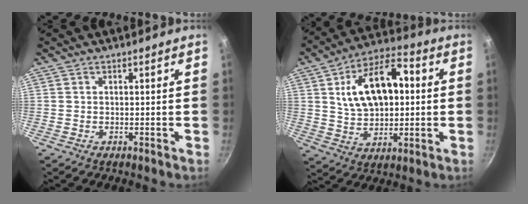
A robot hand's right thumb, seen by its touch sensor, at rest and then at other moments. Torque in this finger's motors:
{"motor_torque": [0.94, 3.59, 1.23, -0.34, 0.14]}